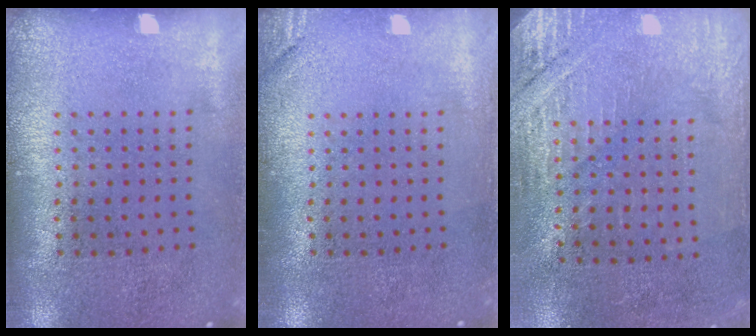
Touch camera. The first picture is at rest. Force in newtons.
{"total": 1.3, "press": 1.2, "slide": 0.3}
{"total": 2.8, "press": 2.7, "slide": 0.9}